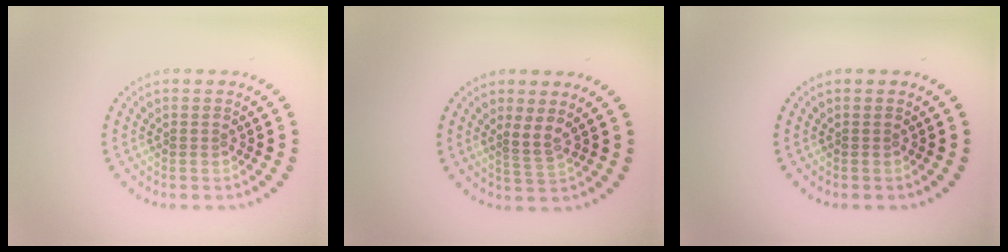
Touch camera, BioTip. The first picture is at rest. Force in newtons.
{"total": 1.8, "press": 1.1, "slide": 1.4}
{"total": 0.0}